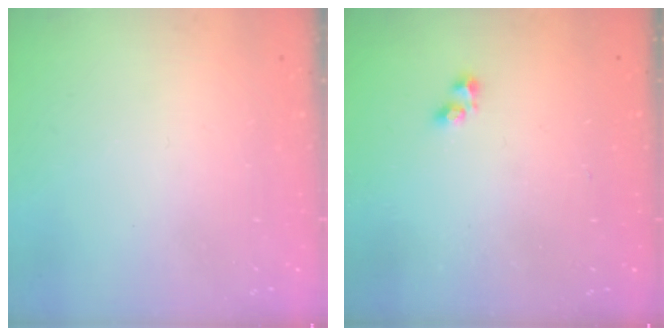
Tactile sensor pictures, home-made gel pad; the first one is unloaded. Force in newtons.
{"total": 0.9, "press": 0.4, "slide": 0.8}